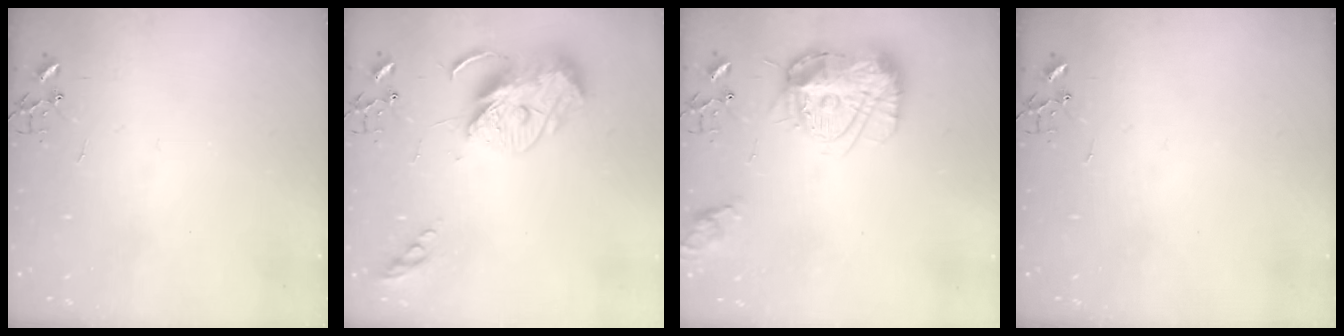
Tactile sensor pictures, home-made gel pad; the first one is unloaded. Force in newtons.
{"total": 13.5, "press": 13.4, "slide": 1.2}
{"total": 15.6, "press": 15.5, "slide": 1.4}
{"total": 0.0}